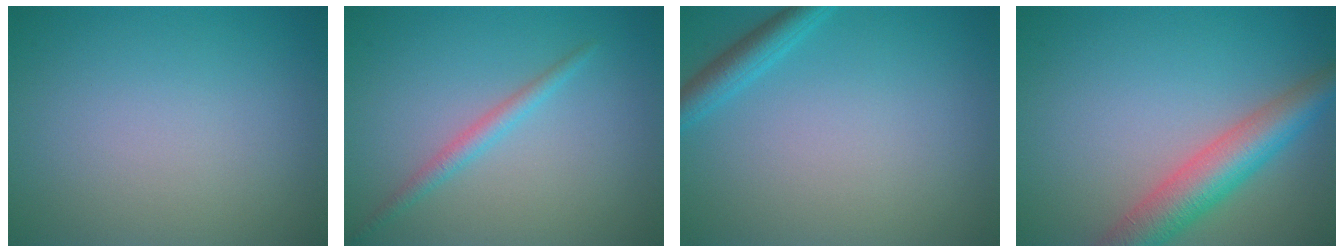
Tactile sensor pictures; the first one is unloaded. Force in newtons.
{"total": 1.6, "press": 1.6, "slide": 0.1}
{"total": 2.3, "press": 2.2, "slide": 0.2}
{"total": 5.9, "press": 5.9, "slide": 0.2}